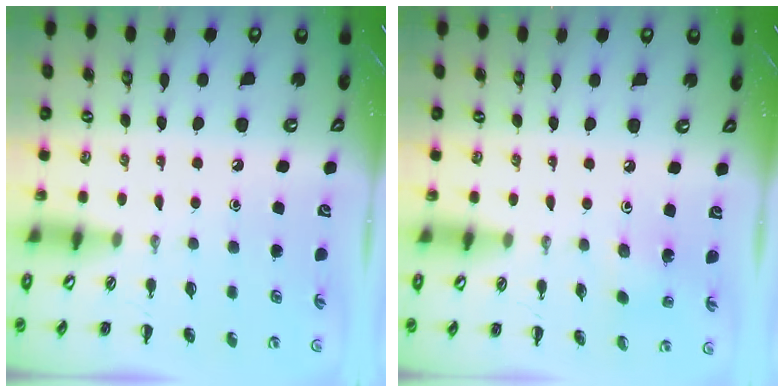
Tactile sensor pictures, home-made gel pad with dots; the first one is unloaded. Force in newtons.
{"total": 1.4, "press": 1.2, "slide": 0.6}